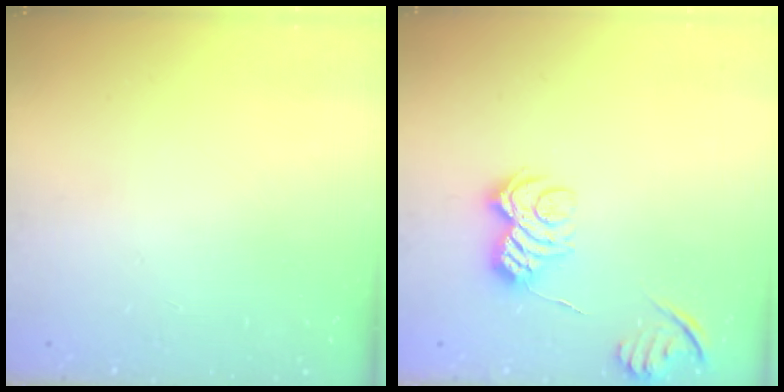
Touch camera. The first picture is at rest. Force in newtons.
{"total": 9.7, "press": 9.7, "slide": 0.4}